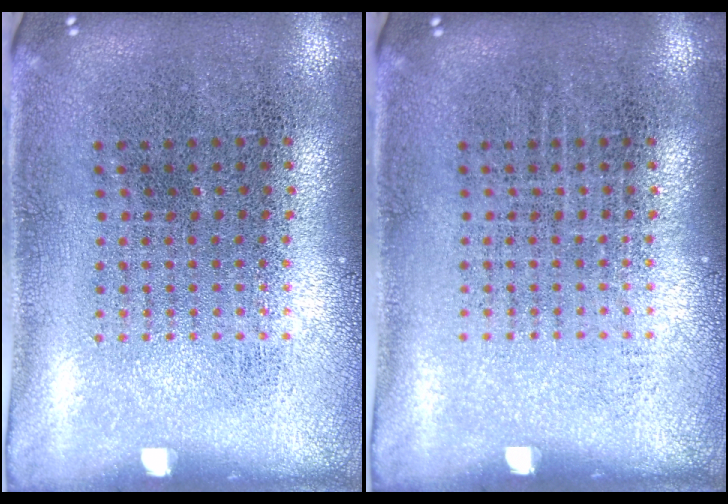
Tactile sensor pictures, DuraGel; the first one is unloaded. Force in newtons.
{"total": 0.0}